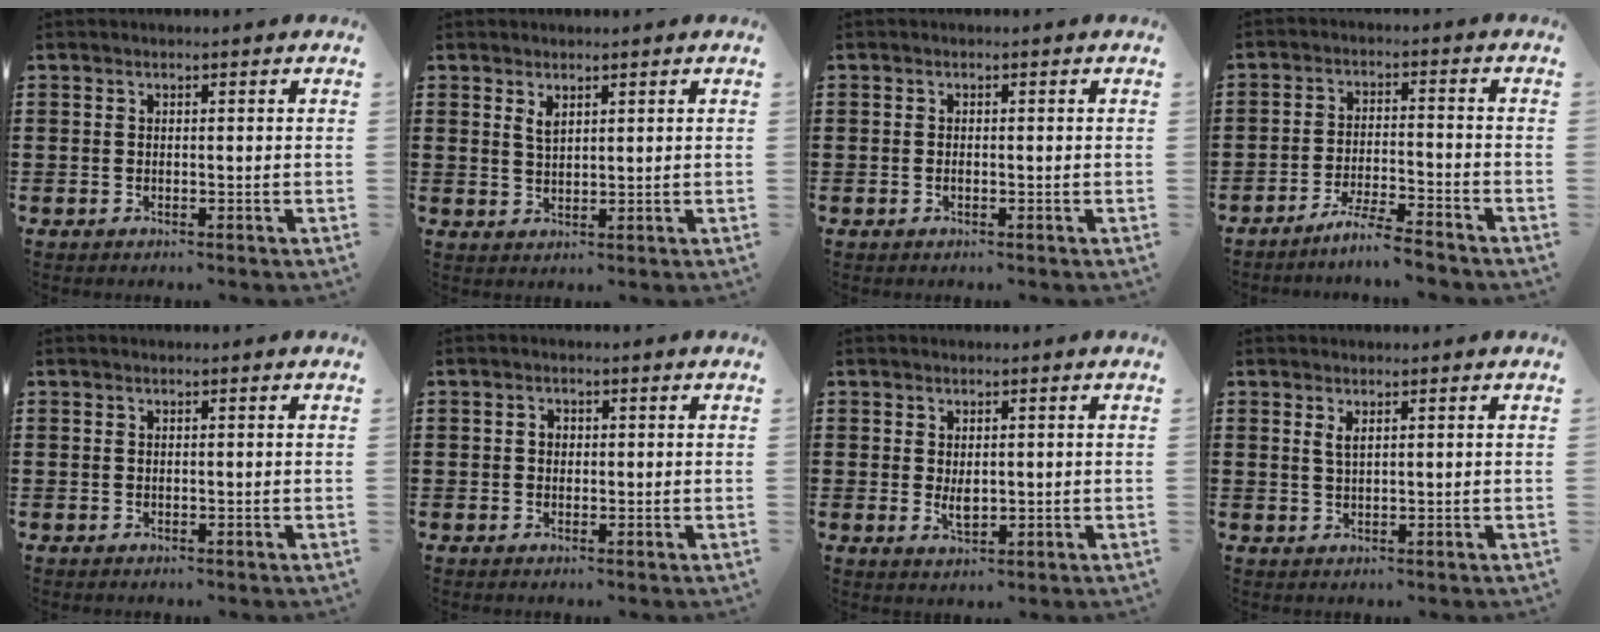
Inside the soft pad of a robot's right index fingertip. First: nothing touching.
{"total": 2.0, "force": [1.3, 0.8, 1.2], "torque": [-0.027, 0.003, 0.022]}
{"total": 0.6, "force": [-0.2, 0.2, 0.5], "torque": [-0.012, -0.004, -0.004]}
{"total": 5.1, "force": [-4.7, -0.4, 1.9], "torque": [-0.039, -0.009, -0.092]}
{"total": 0.0}
{"total": 1.4, "force": [0.2, 1.1, 0.8], "torque": [-0.017, 0.008, 0.002]}
{"total": 2.4, "force": [0.2, 1.3, 2.0], "torque": [-0.032, -0.001, 0.002]}
{"total": 1.7, "force": [0.9, 0.6, 1.3], "torque": [-0.028, 0.003, 0.015]}